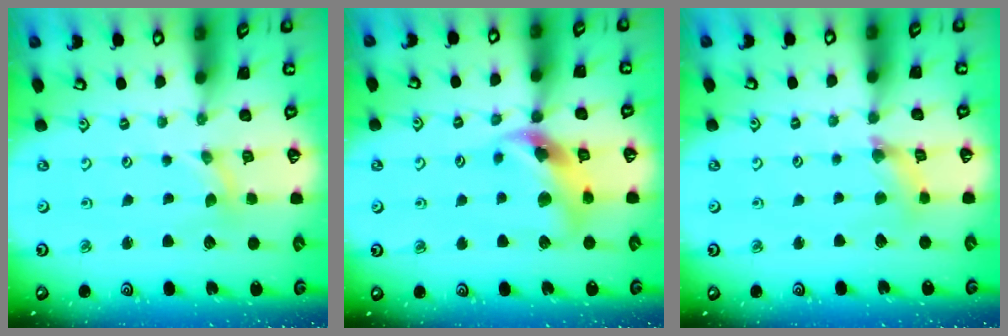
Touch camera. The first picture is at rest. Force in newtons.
{"total": 11.7, "press": 11.6, "slide": 1.5}
{"total": 3.6, "press": 3.6, "slide": 0.4}